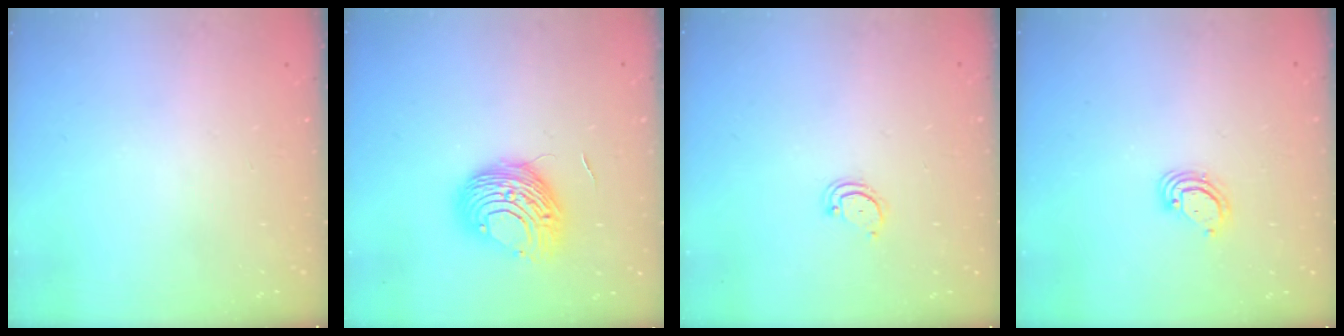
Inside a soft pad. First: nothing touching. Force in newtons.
{"total": 10.4, "press": 10.4, "slide": 0.2}
{"total": 2.3, "press": 2.3, "slide": 0.2}
{"total": 3.2, "press": 3.2, "slide": 0.2}